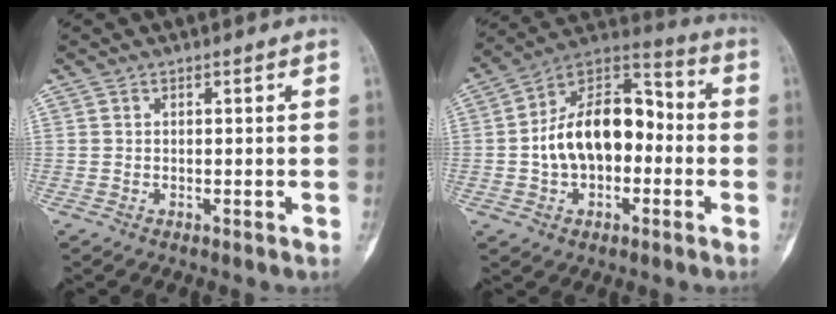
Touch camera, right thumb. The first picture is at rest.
{"total": 17.6, "force": [-1.3, 11.2, 13.5], "torque": [-0.194, 0.047, -0.030]}